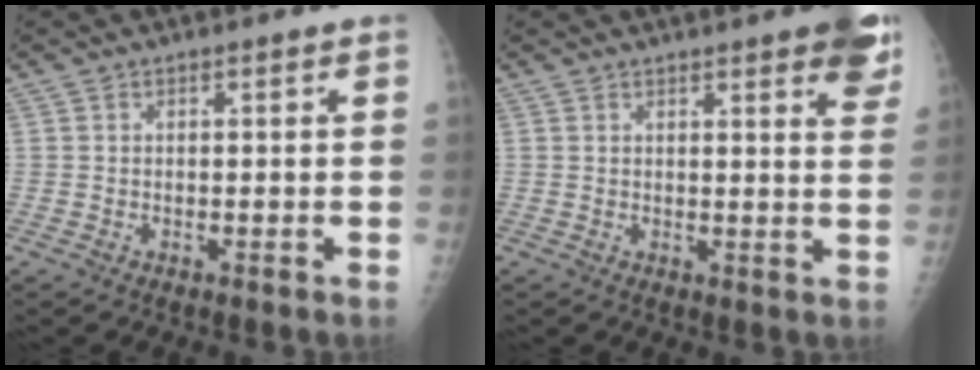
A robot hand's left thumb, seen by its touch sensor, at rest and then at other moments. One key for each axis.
{"total": 9.6, "fx": 5.9, "fy": 2.3, "fz": 7.3, "tx": -0.064, "ty": -0.017, "tz": 0.061}